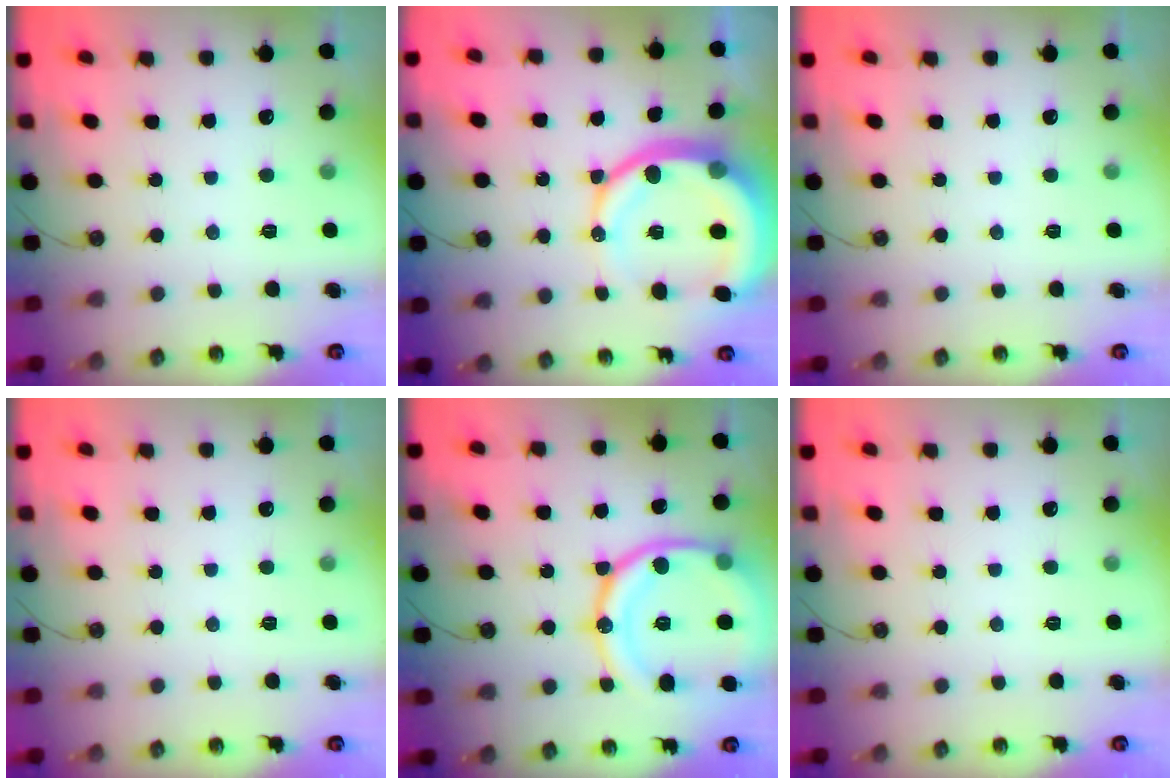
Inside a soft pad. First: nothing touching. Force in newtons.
{"total": 17.8, "press": 17.6, "slide": 2.1}
{"total": 0.0}
{"total": 0.0}
{"total": 22.3, "press": 22.2, "slide": 2.5}
{"total": 0.0}